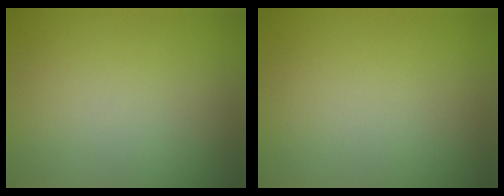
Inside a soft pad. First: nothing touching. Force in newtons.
{"total": 0.0}